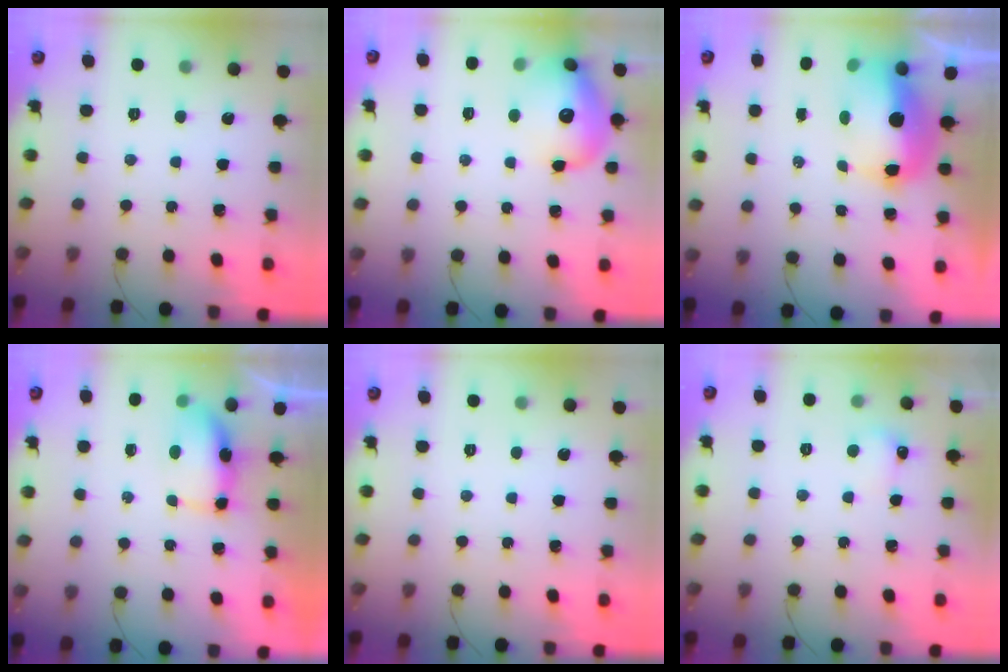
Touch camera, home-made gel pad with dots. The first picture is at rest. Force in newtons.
{"total": 17.0, "press": 16.9, "slide": 2.0}
{"total": 10.3, "press": 10.1, "slide": 2.1}
{"total": 7.5, "press": 6.8, "slide": 3.2}
{"total": 0.0}
{"total": 4.9, "press": 4.7, "slide": 1.4}